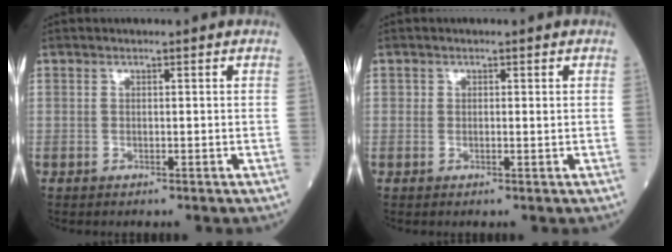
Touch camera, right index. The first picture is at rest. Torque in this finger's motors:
{"motor_torque": [-0.08, -0.04, -0.07, -0.01]}